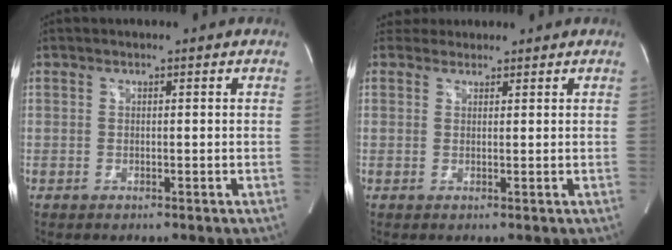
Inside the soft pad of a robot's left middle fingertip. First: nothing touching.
{"total": 2.1, "force": [1.9, 0.8, -0.5], "torque": [0.007, 0.019, 0.031]}